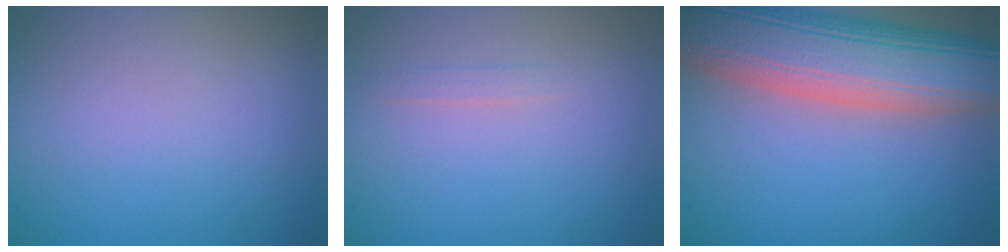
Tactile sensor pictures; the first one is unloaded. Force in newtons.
{"total": 0.6, "press": 0.6, "slide": 0.0}
{"total": 12.4, "press": 12.4, "slide": 0.8}